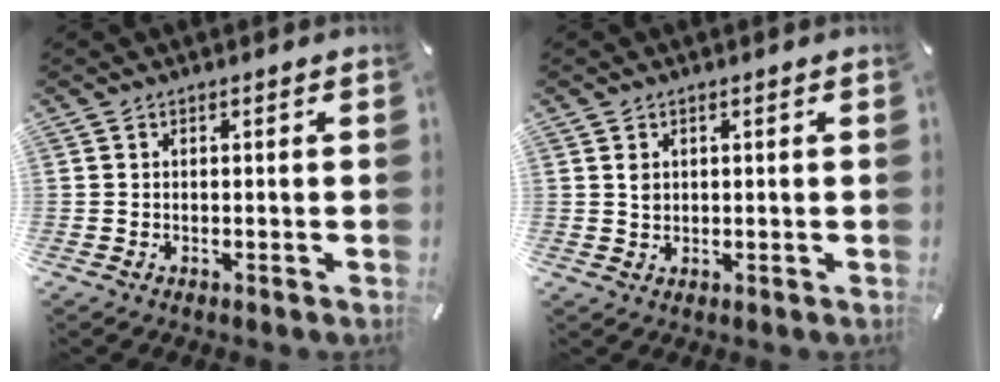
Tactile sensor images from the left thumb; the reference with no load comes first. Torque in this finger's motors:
{"motor_torque": [0.48, 0.38, 0.21, -0.35, 0.06]}